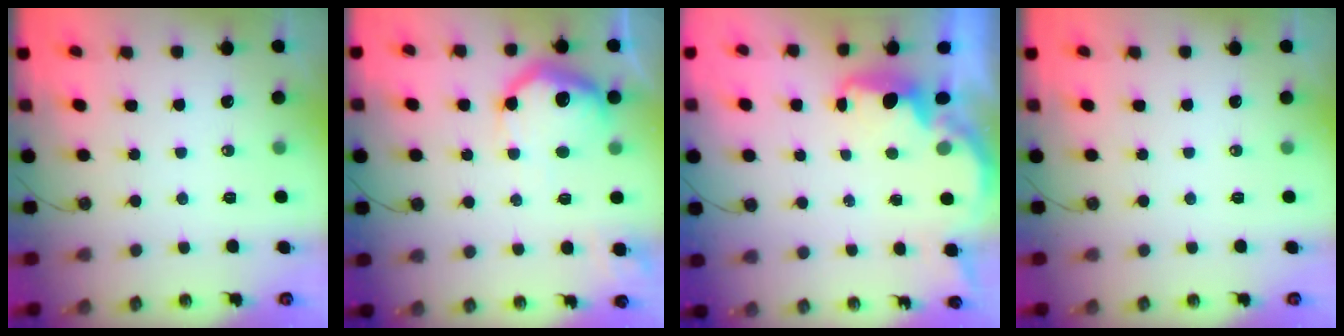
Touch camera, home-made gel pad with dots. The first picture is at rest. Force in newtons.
{"total": 13.9, "press": 13.9, "slide": 0.9}
{"total": 2.1, "press": 1.9, "slide": 0.8}
{"total": 0.0}